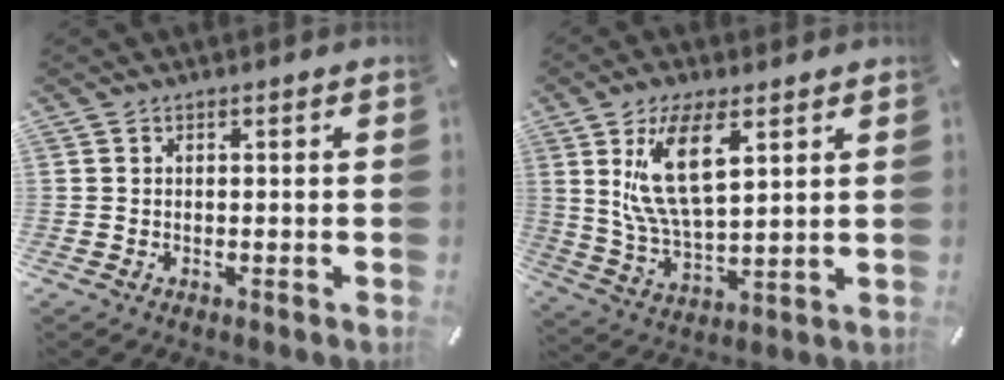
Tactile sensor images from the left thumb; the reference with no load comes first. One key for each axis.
{"total": 13.7, "fx": 6.2, "fy": 6.2, "fz": 10.6, "tx": -0.235, "ty": -0.010, "tz": 0.108}